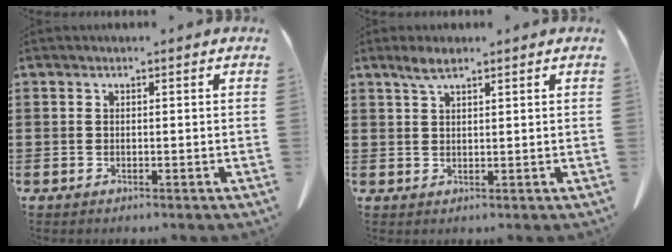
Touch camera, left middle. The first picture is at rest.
{"total": 2.9, "force": [2.0, 0.7, 2.0], "torque": [-0.044, 0.004, 0.036]}